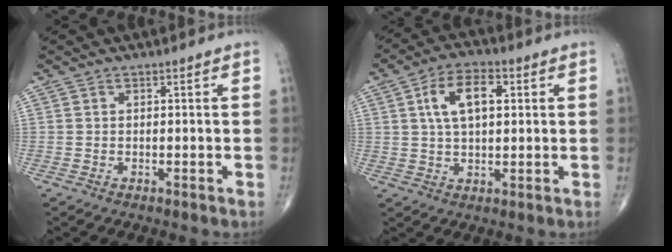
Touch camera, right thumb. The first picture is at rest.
{"total": 9.2, "force": [2.4, 4.8, 7.5], "torque": [-0.126, 0.011, 0.039]}